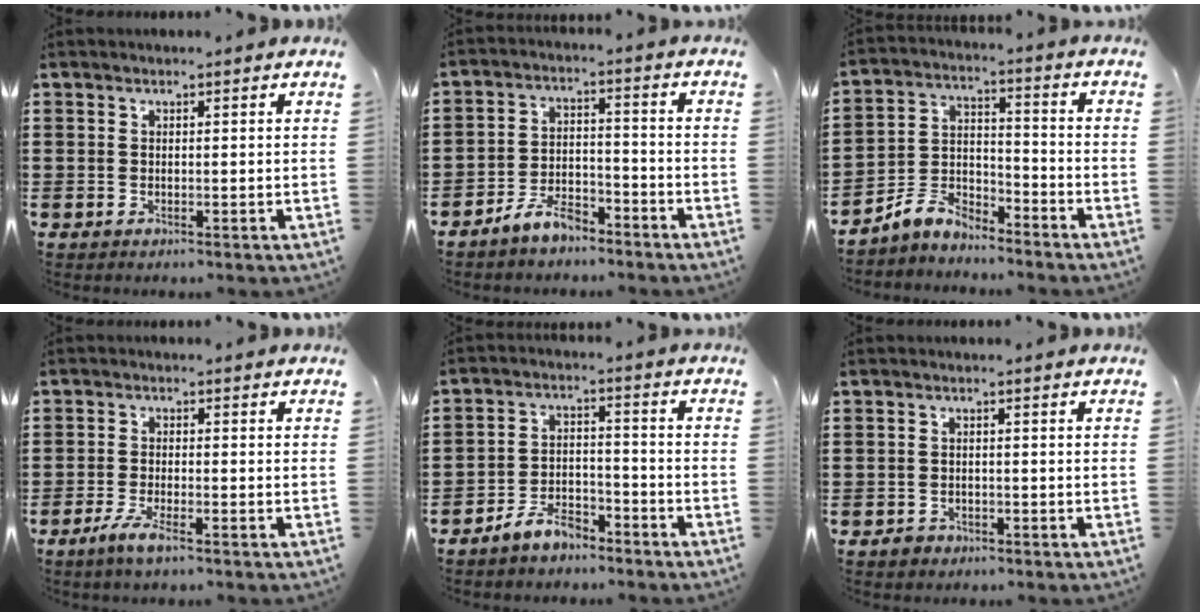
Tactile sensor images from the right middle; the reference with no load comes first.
{"total": 5.9, "force": [-5.2, 2.0, 1.9], "torque": [-0.043, 0.007, -0.103]}
{"total": 6.1, "force": [-5.5, 2.2, 1.1], "torque": [-0.041, 0.000, -0.117]}
{"total": 3.4, "force": [-2.3, 0.4, 2.4], "torque": [-0.061, -0.010, -0.046]}
{"total": 5.7, "force": [-5.1, 1.9, 1.4], "torque": [-0.029, 0.010, -0.102]}
{"total": 1.3, "force": [-1.0, 0.9, 0.1], "torque": [-0.006, -0.001, -0.021]}